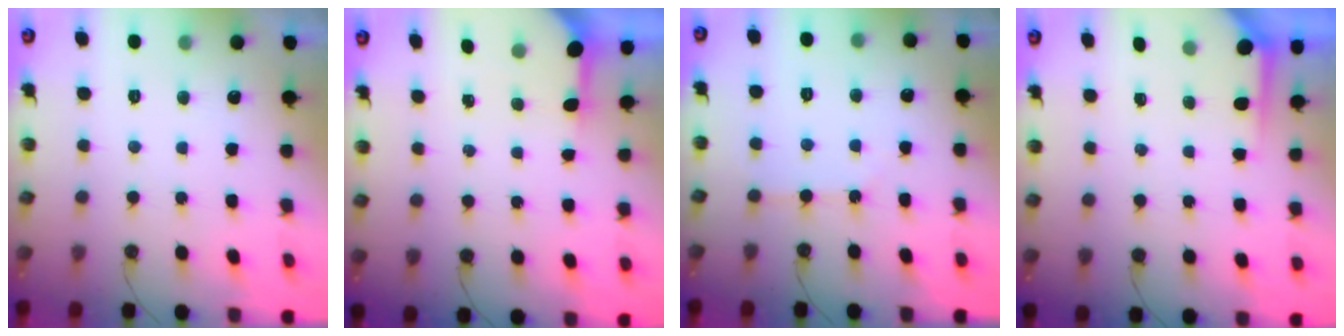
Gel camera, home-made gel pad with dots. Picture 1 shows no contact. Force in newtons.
{"total": 3.3, "press": 3.3, "slide": 0.3}
{"total": 4.1, "press": 4.1, "slide": 0.7}
{"total": 3.7, "press": 3.7, "slide": 0.4}